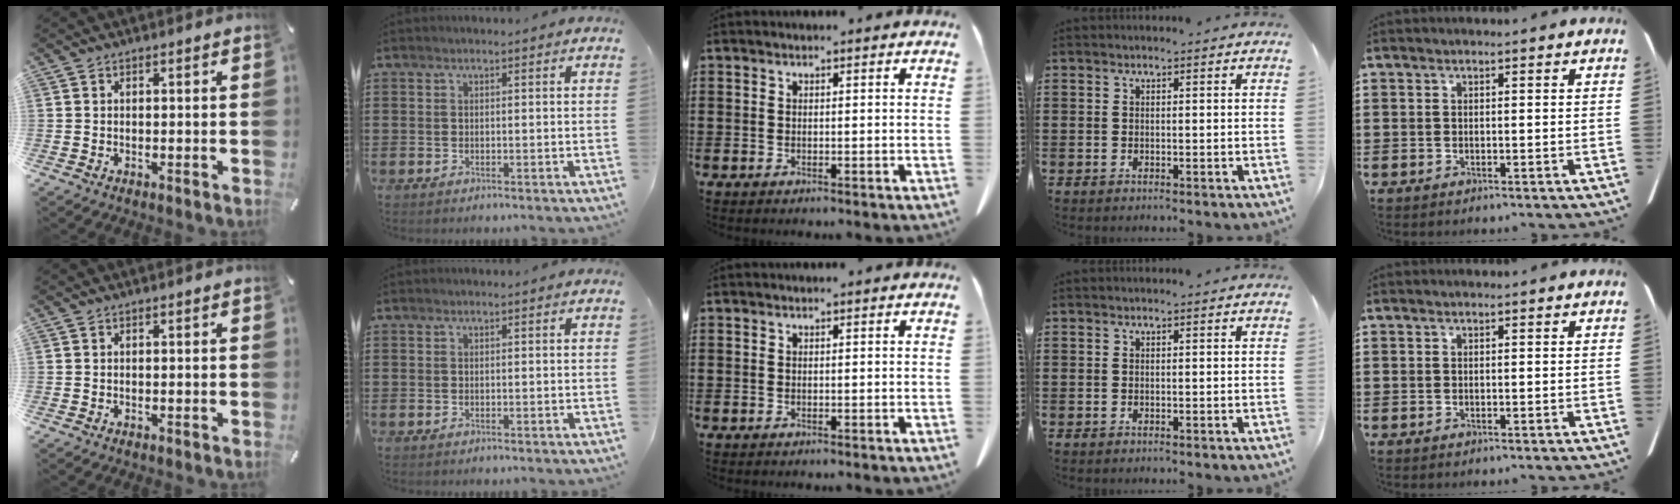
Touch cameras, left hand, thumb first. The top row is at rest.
{}